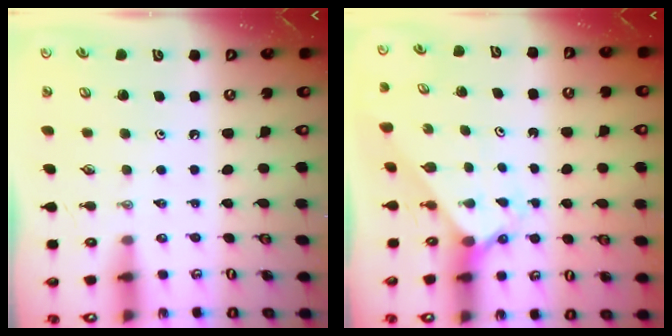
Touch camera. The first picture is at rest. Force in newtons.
{"total": 2.0, "press": 2.0, "slide": 0.2}